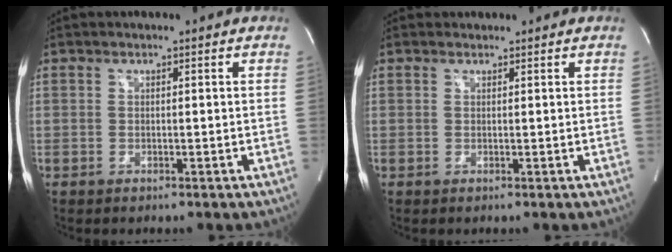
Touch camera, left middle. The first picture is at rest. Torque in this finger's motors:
{"motor_torque": [0.09, 0.00, -0.08, -0.01]}